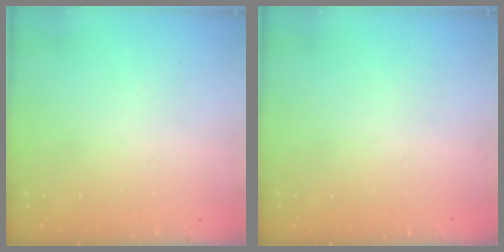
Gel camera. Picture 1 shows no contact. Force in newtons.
{"total": 0.0}